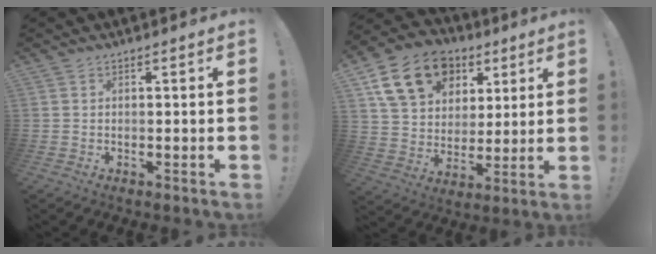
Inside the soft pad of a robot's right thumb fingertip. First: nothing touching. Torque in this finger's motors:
{"motor_torque": [1.33, 2.57, 0.25, 0.05, 0.08]}